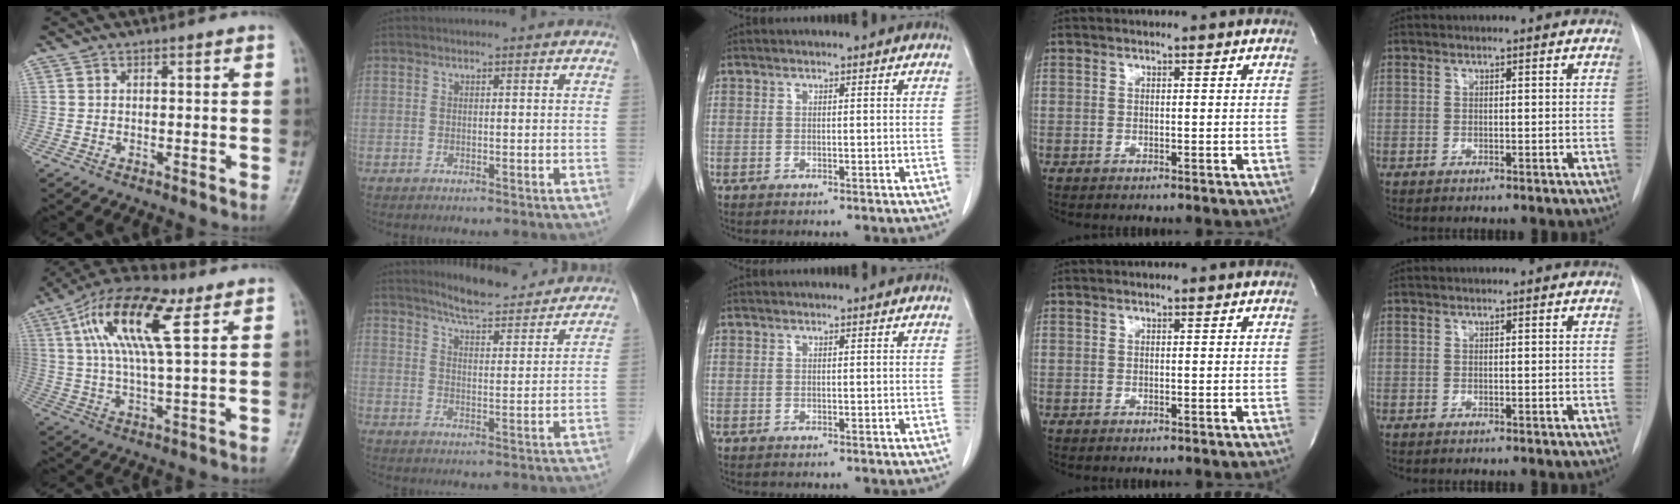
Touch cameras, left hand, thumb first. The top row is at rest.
{"thumb": {"total": 16.2, "force": [6.3, 5.3, 14.0], "torque": [-0.261, 0.008, 0.106]}, "index": {"total": 13.3, "force": [12.3, 2.1, 4.3], "torque": [-0.058, -0.005, 0.162]}}